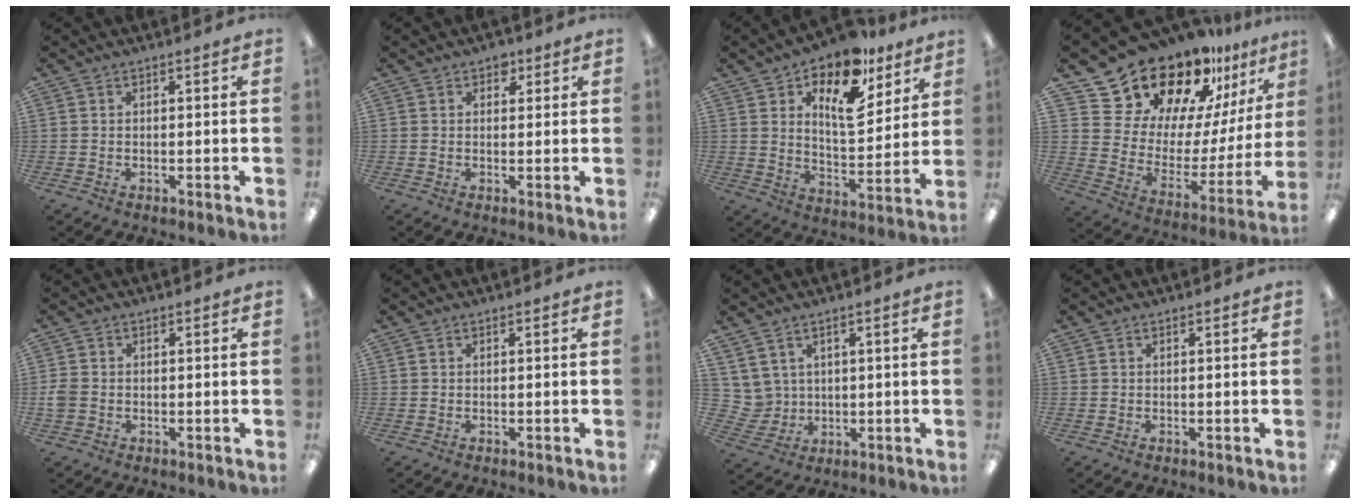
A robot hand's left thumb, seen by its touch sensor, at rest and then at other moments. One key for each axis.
{"total": 2.5, "fx": 1.3, "fy": 1.8, "fz": 1.0, "tx": 0.002, "ty": -0.004, "tz": 0.019}
{"total": 15.8, "fx": 9.8, "fy": 7.4, "fz": 10.0, "tx": -0.153, "ty": -0.047, "tz": 0.166}
{"total": 21.9, "fx": 19.3, "fy": 8.7, "fz": 5.6, "tx": -0.111, "ty": -0.155, "tz": 0.356}
{"total": 2.8, "fx": -0.5, "fy": 2.4, "fz": 1.4, "tx": -0.021, "ty": 0.006, "tz": -0.007}
{"total": 0.0}
{"total": 5.3, "fx": 3.3, "fy": 4.2, "fz": 0.2, "tx": -0.035, "ty": -0.014, "tz": 0.066}
{"total": 0.0}